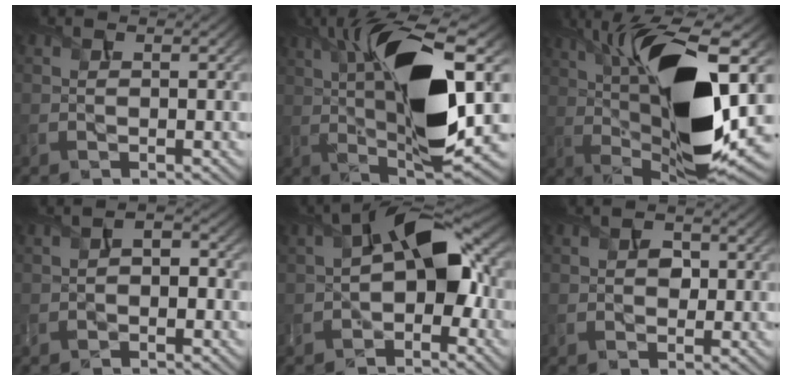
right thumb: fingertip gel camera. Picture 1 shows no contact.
{"total": 16.7, "force": [3.0, 5.1, 15.6], "torque": [-0.273, 0.014, 0.039]}
{"total": 18.4, "force": [3.3, 6.3, 17.0], "torque": [-0.291, 0.017, 0.045]}
{"total": 2.5, "force": [-1.2, 1.5, 1.6], "torque": [-0.032, 0.003, -0.026]}
{"total": 10.0, "force": [-0.3, 5.7, 8.2], "torque": [-0.126, 0.020, -0.022]}
{"total": 1.6, "force": [0.0, 1.3, 0.9], "torque": [-0.017, -0.004, -0.003]}